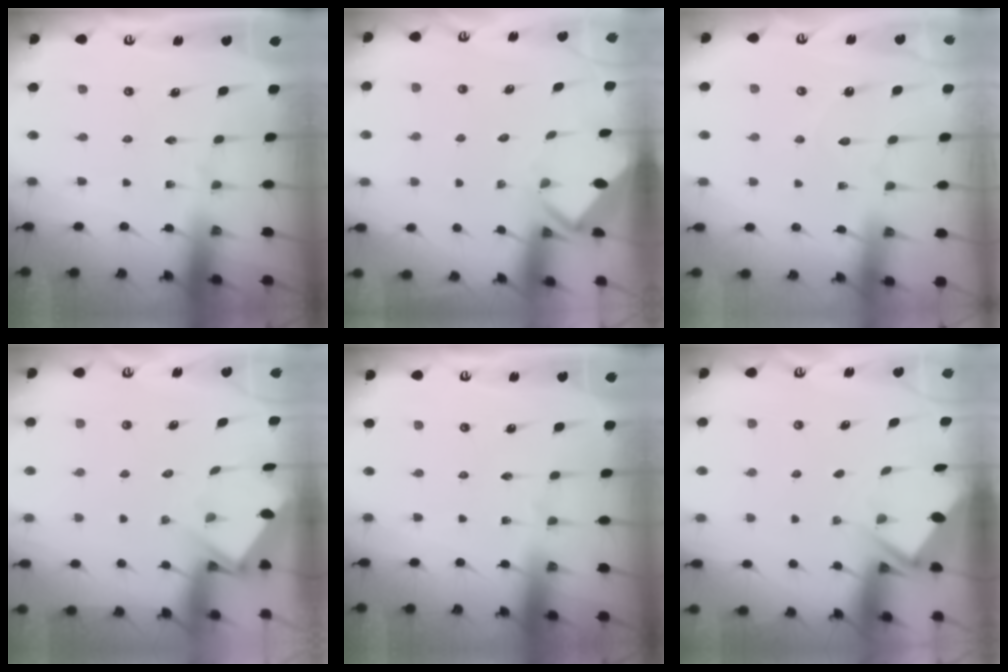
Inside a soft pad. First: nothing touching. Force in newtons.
{"total": 3.0, "press": 3.0, "slide": 0.1}
{"total": 3.2, "press": 3.2, "slide": 0.1}
{"total": 3.9, "press": 3.9, "slide": 0.4}
{"total": 0.0}
{"total": 2.8, "press": 2.8, "slide": 0.4}